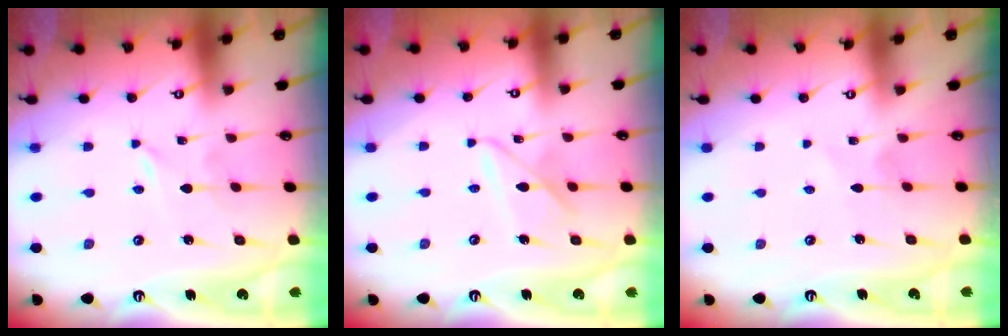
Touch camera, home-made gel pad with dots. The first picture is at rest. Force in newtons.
{"total": 7.3, "press": 7.3, "slide": 0.6}
{"total": 2.1, "press": 2.1, "slide": 0.1}